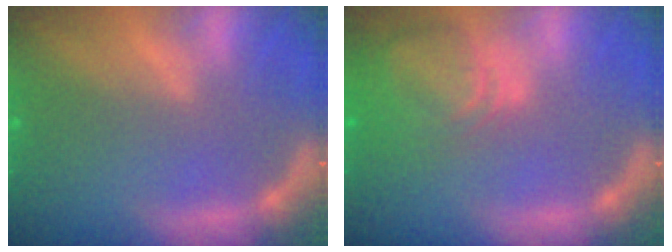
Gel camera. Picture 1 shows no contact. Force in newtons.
{"total": 6.5}